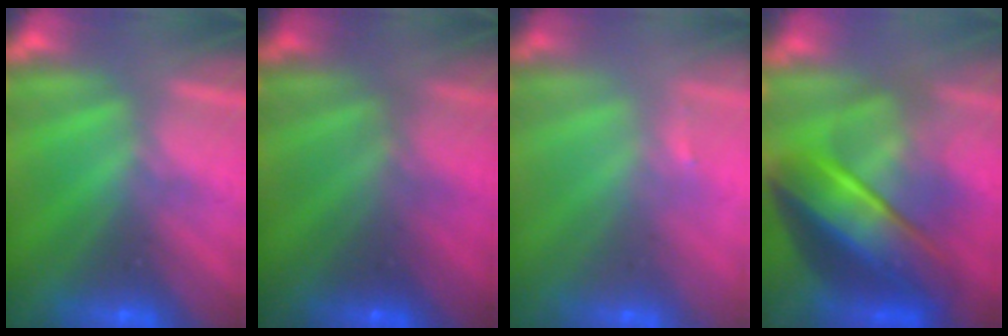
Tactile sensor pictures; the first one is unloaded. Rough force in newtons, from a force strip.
{"total": 1.9}
{"total": 1.6}
{"total": 5.6}